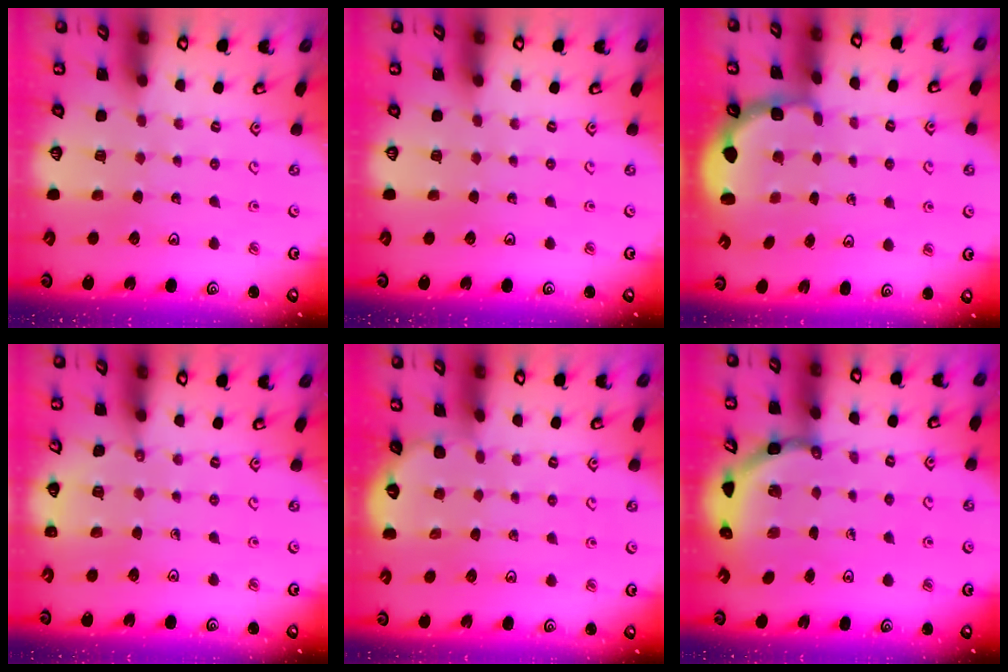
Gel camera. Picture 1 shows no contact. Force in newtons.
{"total": 0.0}
{"total": 2.8, "press": 2.3, "slide": 1.7}
{"total": 6.0, "press": 5.8, "slide": 1.6}
{"total": 2.0, "press": 2.0, "slide": 0.1}
{"total": 4.0, "press": 3.8, "slide": 1.3}